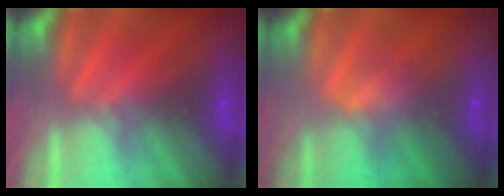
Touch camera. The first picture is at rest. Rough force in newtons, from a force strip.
{"total": 3.0}